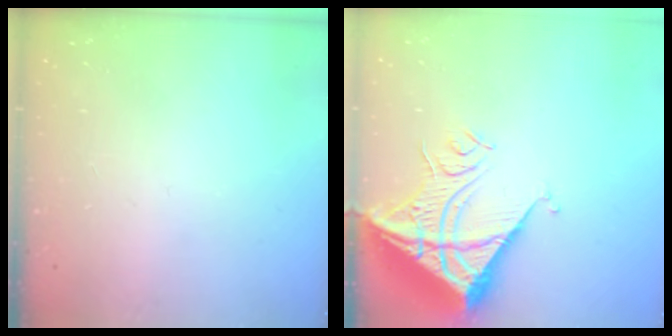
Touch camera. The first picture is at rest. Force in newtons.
{"total": 14.2, "press": 14.1, "slide": 1.9}